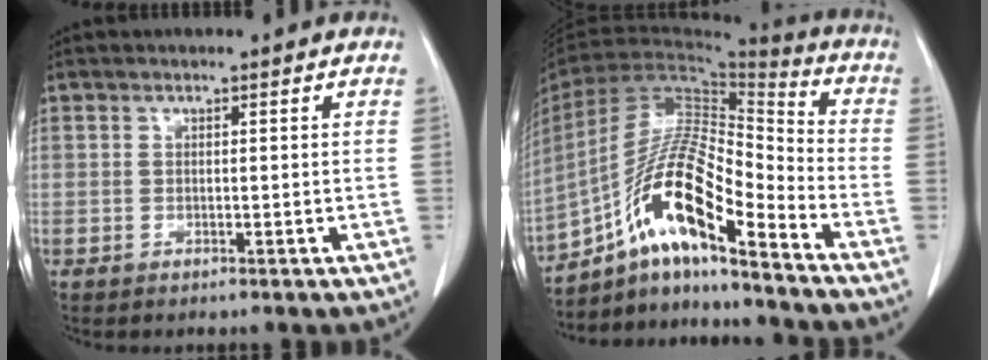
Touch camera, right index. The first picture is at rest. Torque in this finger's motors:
{"motor_torque": [1.19, -0.95, 0.58, 0.21]}